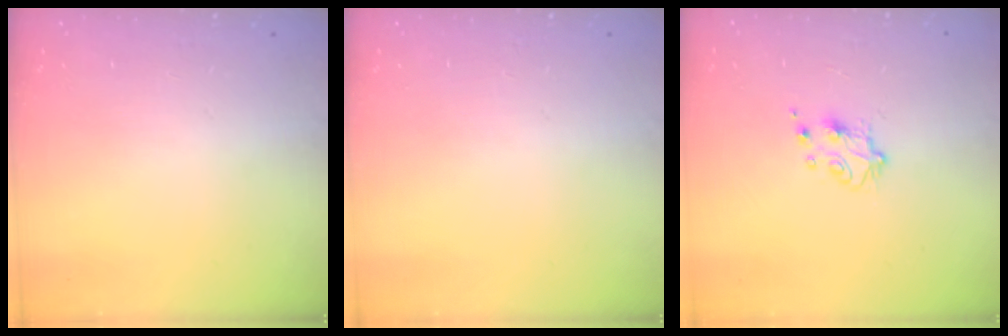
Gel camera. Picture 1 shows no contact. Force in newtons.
{"total": 0.0}
{"total": 5.3, "press": 5.2, "slide": 0.6}